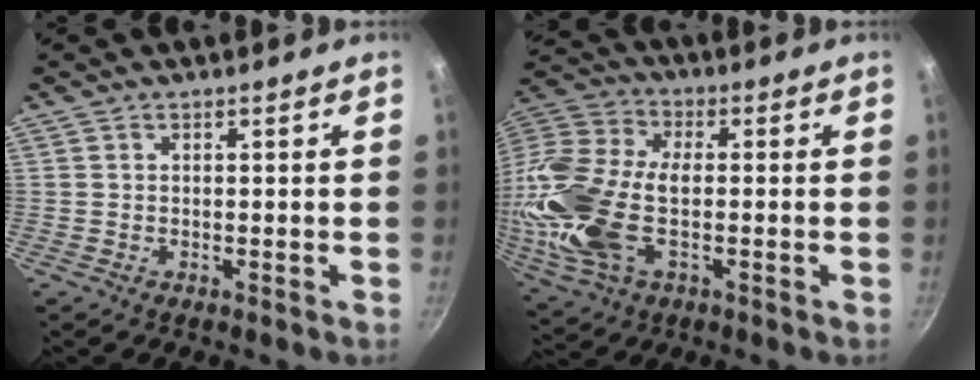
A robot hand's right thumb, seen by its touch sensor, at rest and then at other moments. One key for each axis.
{"total": 21.2, "fx": -2.3, "fy": 12.3, "fz": 17.0, "tx": -0.366, "ty": 0.021, "tz": -0.051}